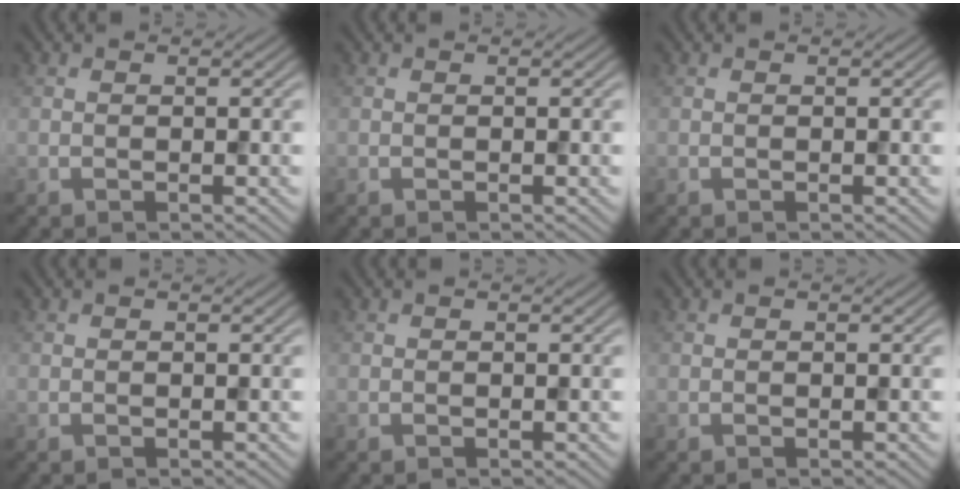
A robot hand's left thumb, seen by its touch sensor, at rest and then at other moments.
{"total": 0.0}
{"total": 0.0}
{"total": 0.0}
{"total": 0.0}
{"total": 0.0}